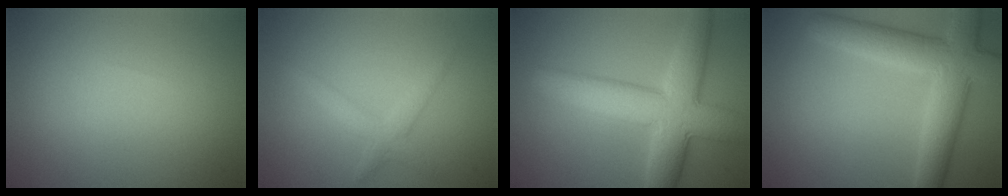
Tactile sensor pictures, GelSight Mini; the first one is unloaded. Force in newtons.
{"total": 2.0, "press": 2.0, "slide": 0.2}
{"total": 8.6, "press": 8.6, "slide": 0.2}
{"total": 6.9, "press": 6.9, "slide": 0.6}